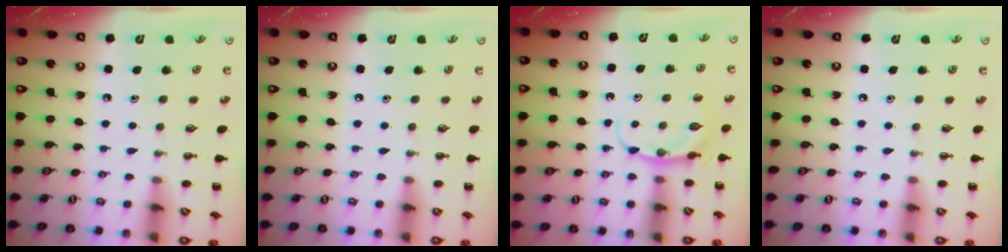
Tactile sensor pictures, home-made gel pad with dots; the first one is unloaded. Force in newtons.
{"total": 0.0}
{"total": 5.8, "press": 5.7, "slide": 0.9}
{"total": 0.0}